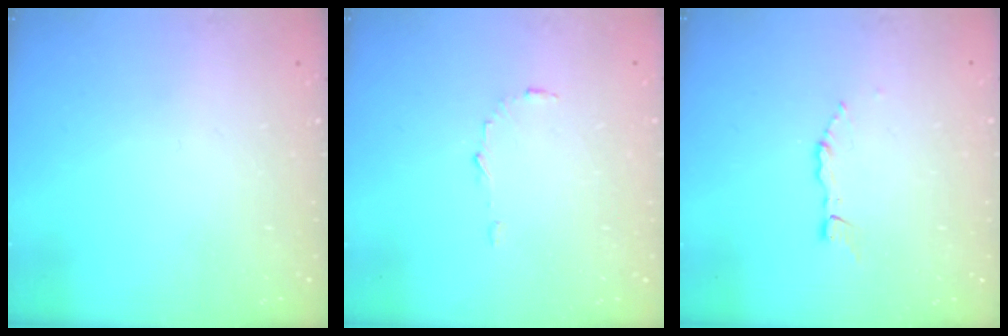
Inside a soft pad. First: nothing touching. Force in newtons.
{"total": 4.4, "press": 4.3, "slide": 0.4}
{"total": 2.0, "press": 2.0, "slide": 0.2}